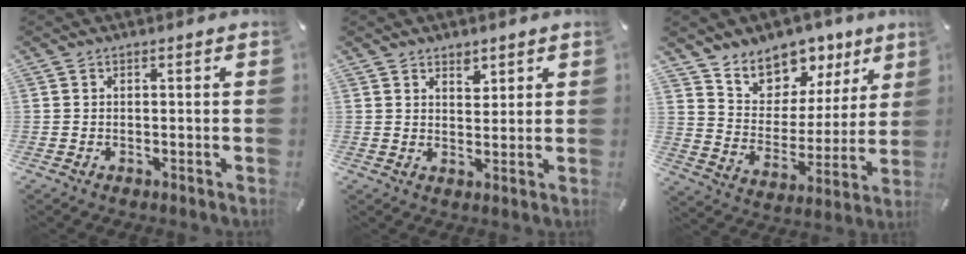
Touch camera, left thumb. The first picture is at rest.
{"total": 3.0, "force": [2.1, 2.0, 0.9], "torque": [0.003, -0.014, 0.034]}
{"total": 10.0, "force": [7.9, 6.0, -0.4], "torque": [0.000, -0.089, 0.146]}